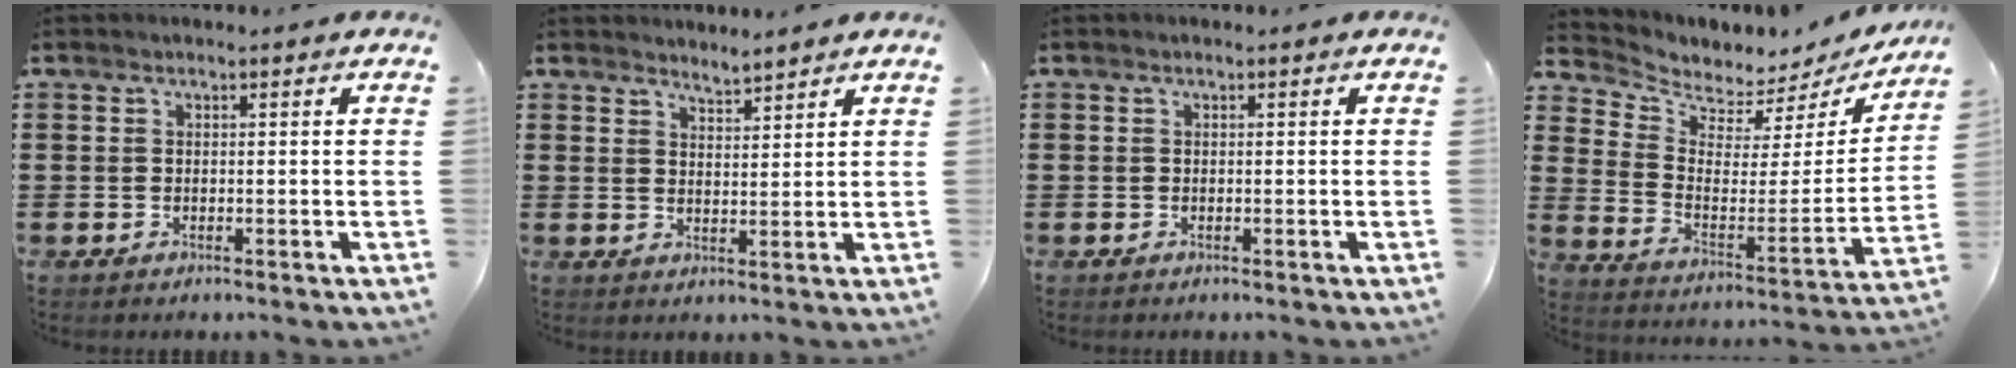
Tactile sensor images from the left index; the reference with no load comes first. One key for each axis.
{"total": 2.9, "fx": 2.9, "fy": -0.2, "fz": -0.1, "tx": -0.005, "ty": -0.007, "tz": 0.055}
{"total": 0.0}
{"total": 3.9, "fx": 3.7, "fy": 1.4, "fz": 0.0, "tx": -0.033, "ty": -0.042, "tz": 0.058}